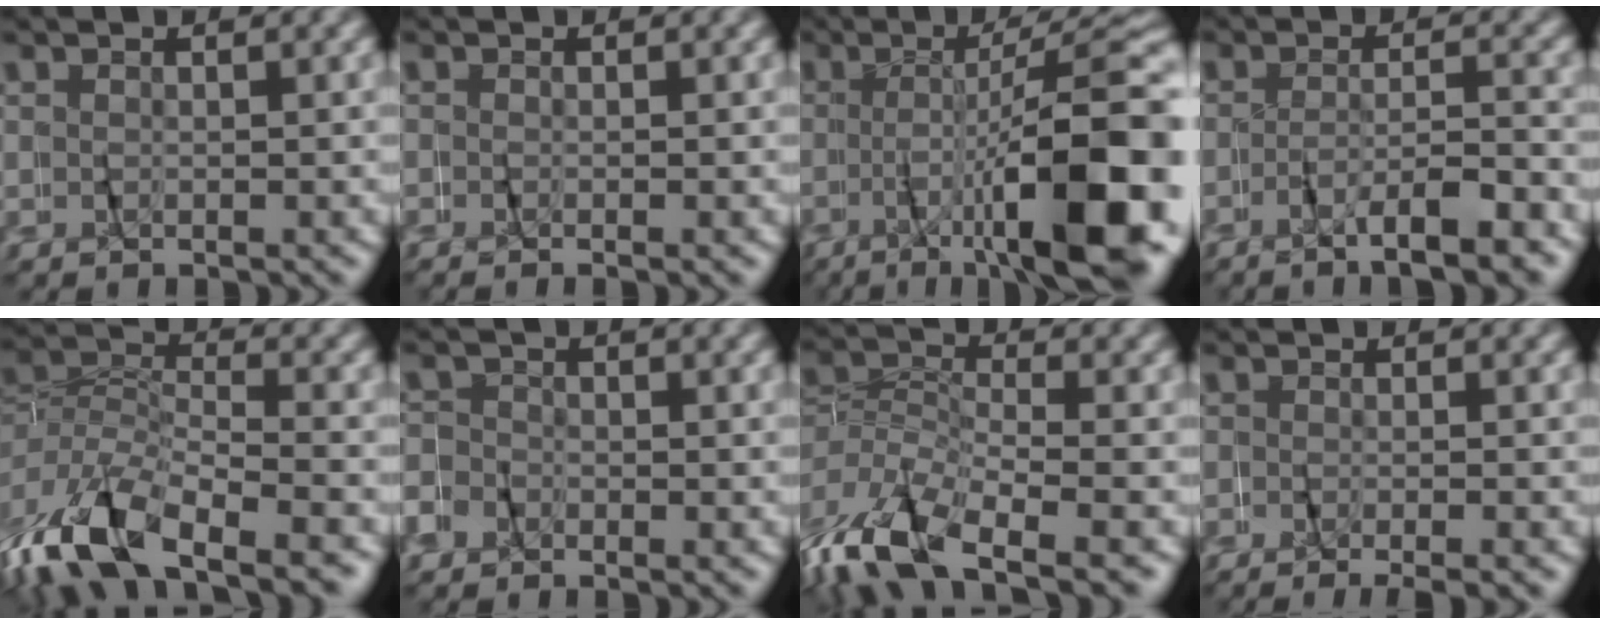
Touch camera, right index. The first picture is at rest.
{"total": 0.9, "force": [-0.6, -0.6, -0.1], "torque": [0.002, 0.000, -0.014]}
{"total": 14.0, "force": [-3.8, 3.6, 13.0], "torque": [-0.167, -0.001, -0.047]}
{"total": 5.0, "force": [-4.0, 0.9, 2.9], "torque": [-0.039, 0.002, -0.074]}
{"total": 7.4, "force": [-4.5, 4.0, 4.3], "torque": [-0.098, -0.017, -0.072]}
{"total": 4.4, "force": [-2.8, 3.4, 0.1], "torque": [-0.013, 0.007, -0.063]}
{"total": 6.9, "force": [-4.6, 3.3, 4.0], "torque": [-0.094, -0.021, -0.070]}
{"total": 2.1, "force": [-2.0, -0.1, 0.8], "torque": [-0.016, -0.002, -0.036]}